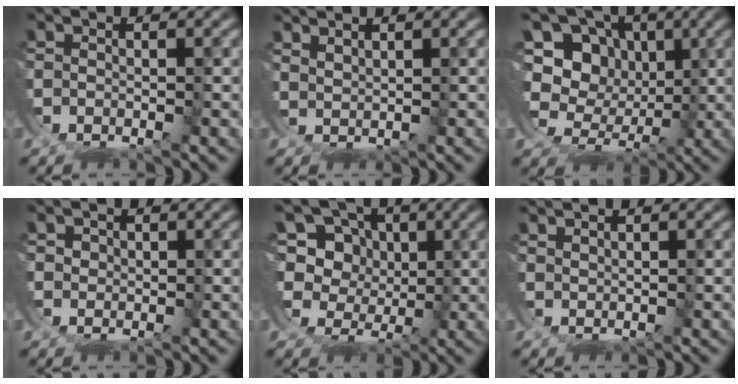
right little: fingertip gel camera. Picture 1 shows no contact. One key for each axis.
{"total": 2.0, "fx": 1.9, "fy": -0.1, "fz": 0.5, "tx": -0.007, "ty": 0.002, "tz": 0.039}
{"total": 14.5, "fx": 0.7, "fy": 11.5, "fz": 8.8, "tx": -0.165, "ty": -0.034, "tz": 0.013}
{"total": 0.8, "fx": 0.5, "fy": 0.4, "fz": 0.4, "tx": -0.012, "ty": -0.007, "tz": 0.017}
{"total": 13.1, "fx": 1.0, "fy": 11.0, "fz": 7.1, "tx": -0.154, "ty": -0.037, "tz": 0.015}
{"total": 1.6, "fx": 1.3, "fy": -0.9, "fz": 0.1, "tx": 0.011, "ty": 0.004, "tz": 0.030}